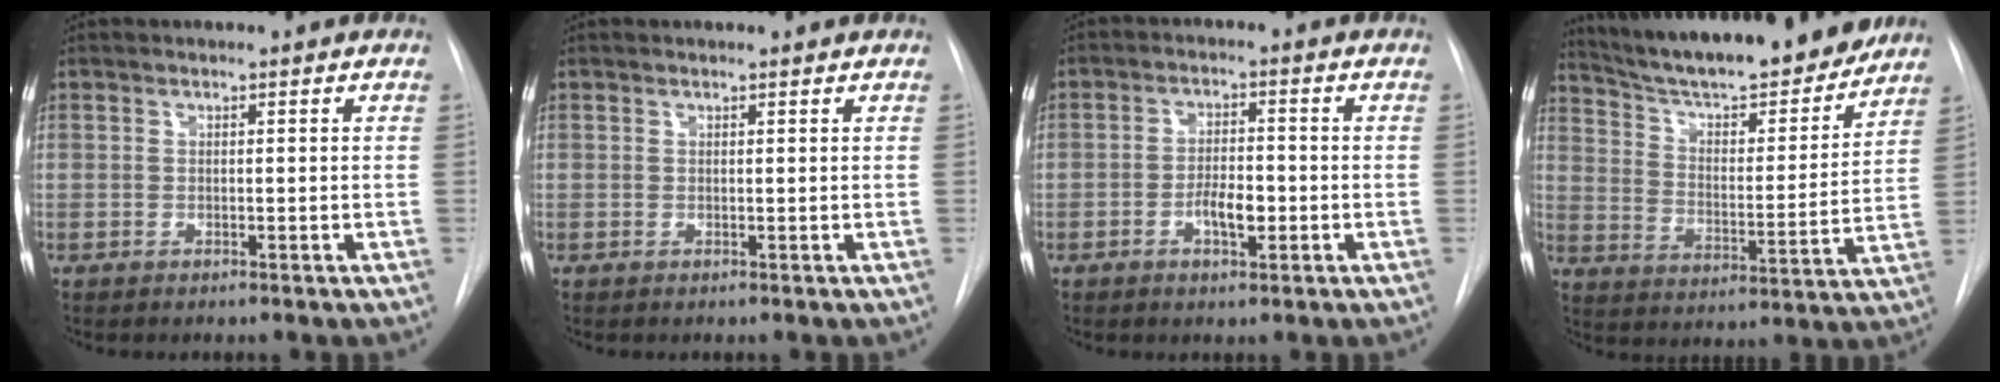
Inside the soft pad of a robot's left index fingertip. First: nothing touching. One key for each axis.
{"total": 0.9, "fx": 0.9, "fy": 0.1, "fz": 0.1, "tx": -0.008, "ty": 0.004, "tz": 0.008}
{"total": 4.3, "fx": -1.7, "fy": 1.6, "fz": 3.7, "tx": -0.064, "ty": -0.001, "tz": -0.028}
{"total": 22.8, "fx": 20.1, "fy": 3.9, "fz": 10.0, "tx": -0.164, "ty": -0.011, "tz": 0.293}